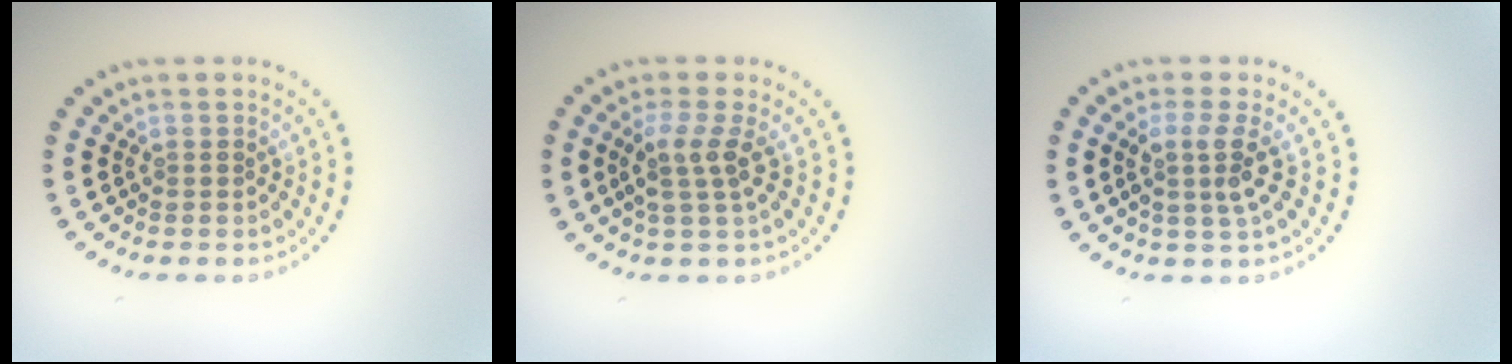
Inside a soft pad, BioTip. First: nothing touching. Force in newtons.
{"total": 2.5, "press": 1.9, "slide": 1.7}
{"total": 2.5, "press": 1.9, "slide": 1.6}